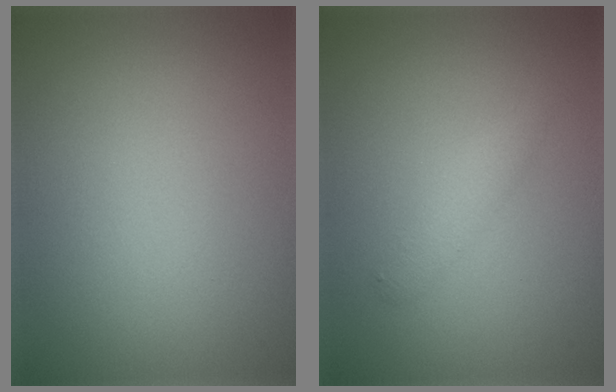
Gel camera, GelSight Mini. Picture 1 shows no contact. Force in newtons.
{"total": 1.4, "press": 1.4, "slide": 0.0}